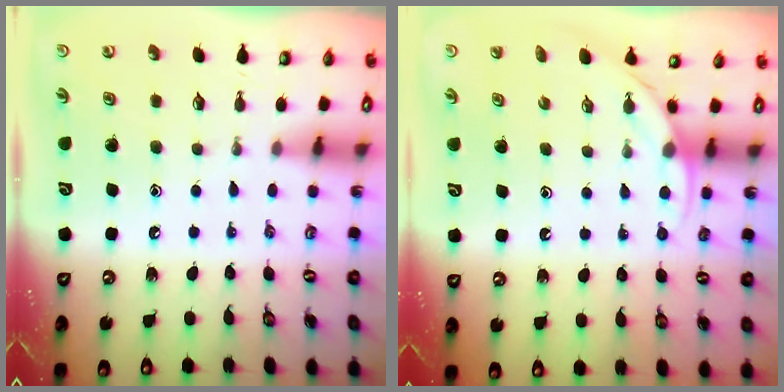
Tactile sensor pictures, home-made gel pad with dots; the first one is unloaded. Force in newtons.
{"total": 3.7, "press": 3.7, "slide": 0.2}